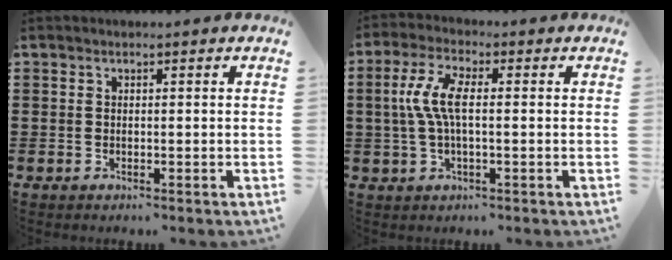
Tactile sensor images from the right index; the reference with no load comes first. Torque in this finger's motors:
{"motor_torque": [1.10, -0.46, 0.39, 0.21]}